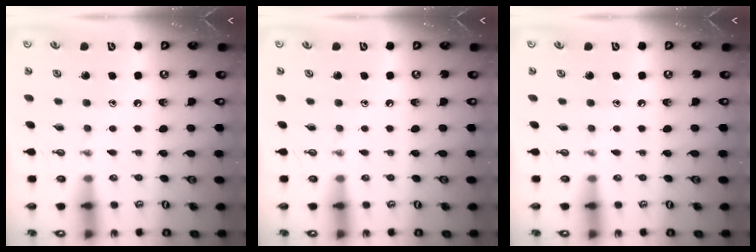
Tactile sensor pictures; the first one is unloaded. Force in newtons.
{"total": 0.0}
{"total": 0.0}